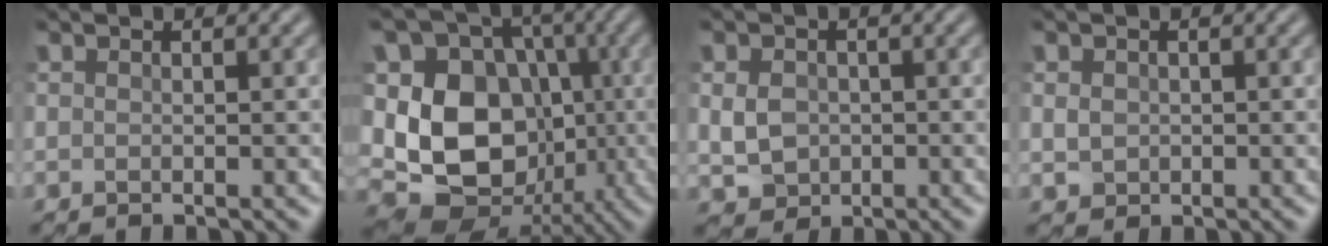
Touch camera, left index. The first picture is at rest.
{"total": 13.4, "force": [-2.1, 10.4, 8.3], "torque": [-0.164, -0.003, -0.039]}
{"total": 3.1, "force": [-0.5, 2.6, 1.7], "torque": [-0.039, -0.007, -0.009]}
{"total": 1.5, "force": [-0.1, 1.3, 0.7], "torque": [-0.018, -0.006, -0.003]}